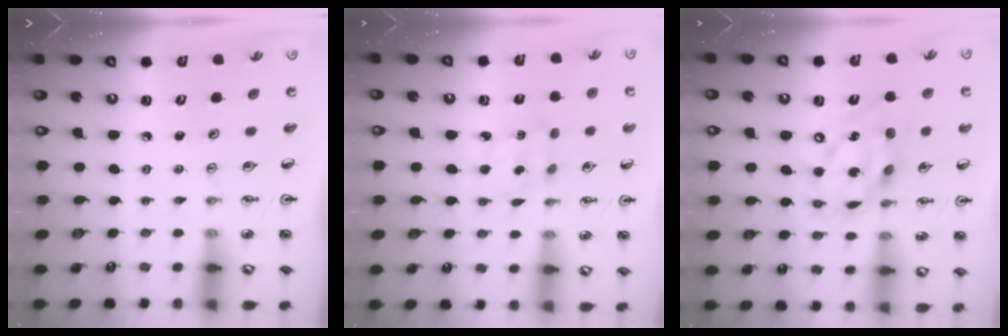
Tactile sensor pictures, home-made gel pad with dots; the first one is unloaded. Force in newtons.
{"total": 2.6, "press": 2.6, "slide": 0.6}
{"total": 15.6, "press": 15.6, "slide": 1.0}